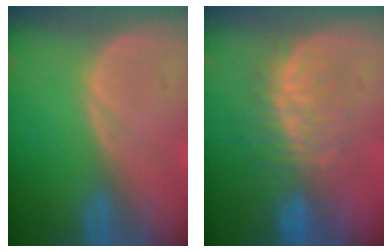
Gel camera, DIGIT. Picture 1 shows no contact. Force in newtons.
{"total": 8.1, "press": 7.5, "slide": 3.1}